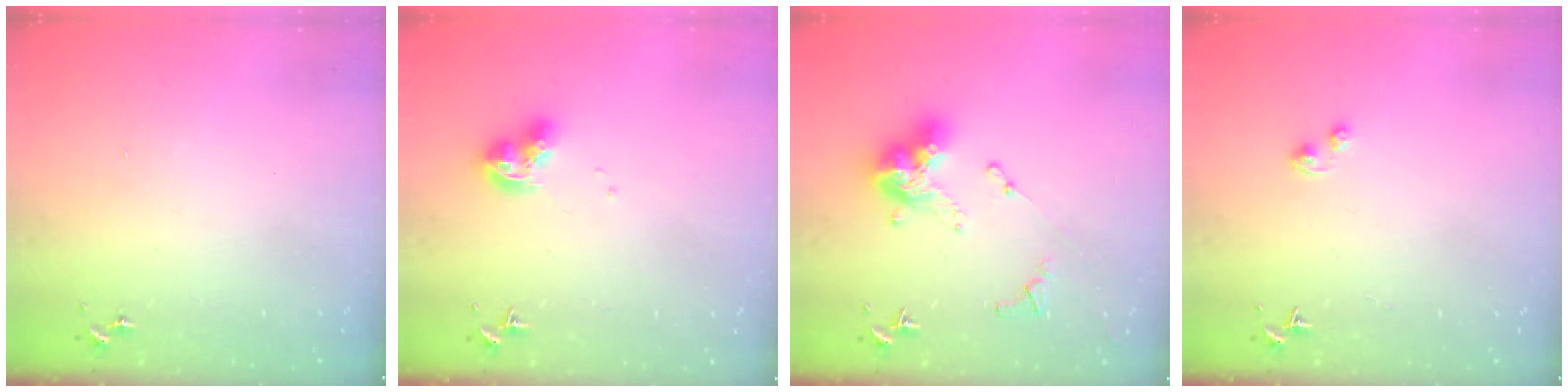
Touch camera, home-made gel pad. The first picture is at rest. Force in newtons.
{"total": 9.4, "press": 9.4, "slide": 1.2}
{"total": 13.6, "press": 13.5, "slide": 1.2}
{"total": 1.5, "press": 1.5, "slide": 0.4}